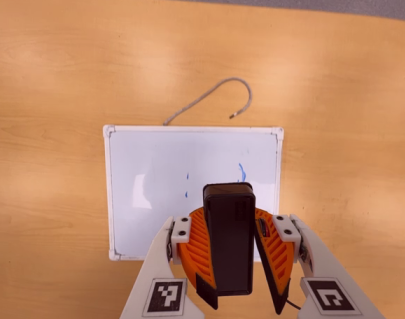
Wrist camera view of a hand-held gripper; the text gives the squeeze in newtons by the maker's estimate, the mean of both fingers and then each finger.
{"total": 11.2, "left": 11.0, "right": 11.4}